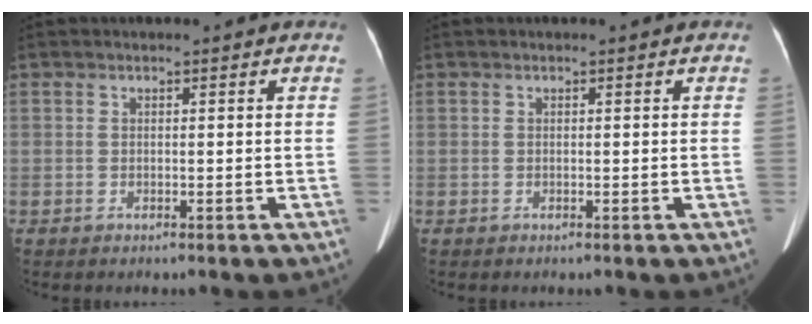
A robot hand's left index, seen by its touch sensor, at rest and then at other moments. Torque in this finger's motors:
{"motor_torque": [0.00, 0.00, 0.00, 0.00]}